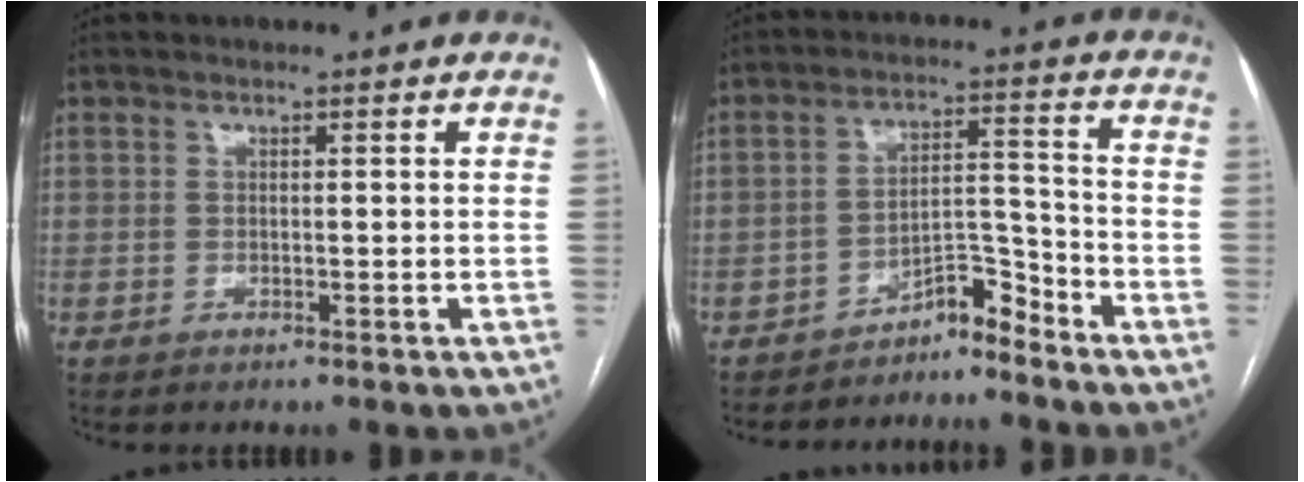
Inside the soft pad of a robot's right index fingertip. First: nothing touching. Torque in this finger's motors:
{"motor_torque": [-0.45, 0.37, -0.43, -0.12]}